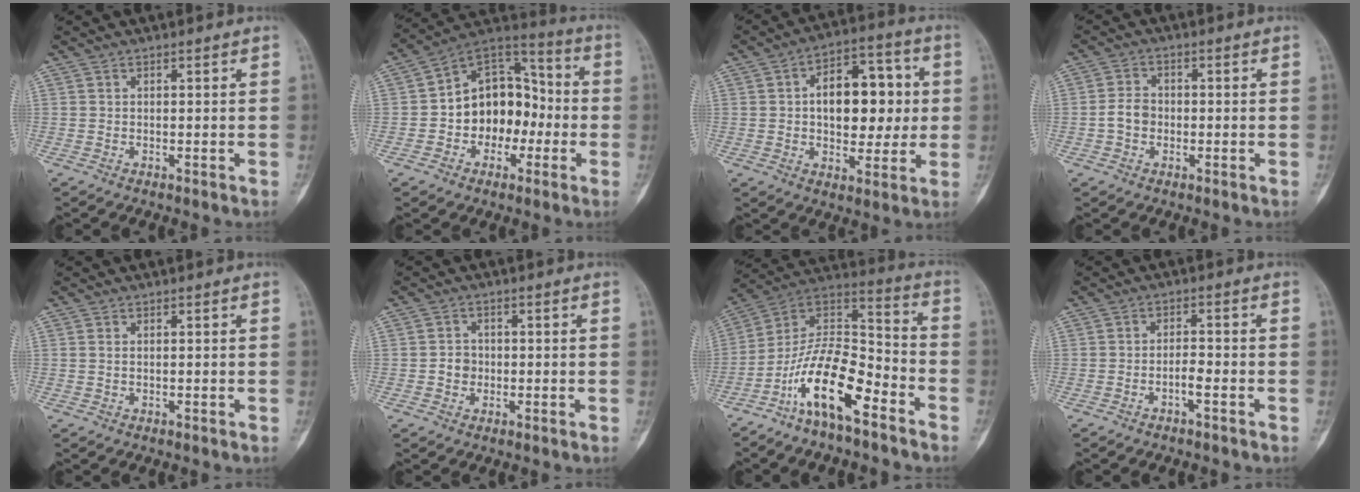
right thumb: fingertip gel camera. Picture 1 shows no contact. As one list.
[{"total": 15.8, "force": [-2.4, 11.7, 10.4], "torque": [-0.107, 0.051, -0.046]}, {"total": 15.9, "force": [1.5, 9.8, 12.5], "torque": [-0.136, 0.021, 0.020]}, {"total": 3.9, "force": [-0.8, 3.1, 2.3], "torque": [-0.036, 0.014, -0.021]}, {"total": 0.8, "force": [0.2, 0.5, 0.6], "torque": [-0.017, 0.004, 0.007]}, {"total": 2.8, "force": [-0.5, 2.6, 1.1], "torque": [-0.004, 0.007, -0.011]}, {"total": 16.3, "force": [-9.3, 6.2, 11.8], "torque": [-0.207, 0.087, -0.174]}, {"total": 2.6, "force": [-1.5, 0.8, 2.0], "torque": [-0.033, 0.019, -0.028]}]